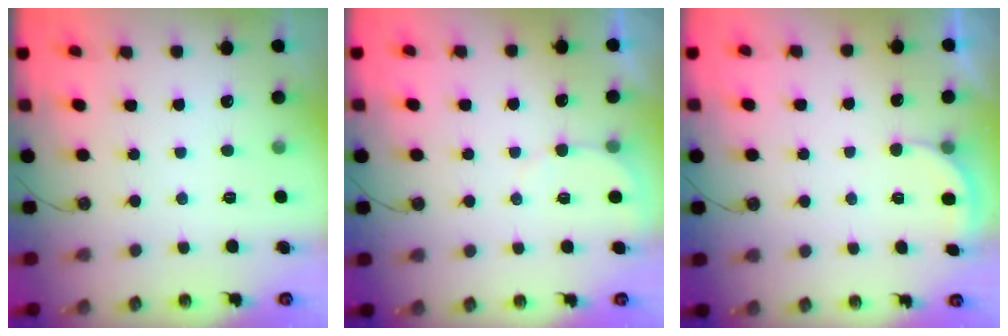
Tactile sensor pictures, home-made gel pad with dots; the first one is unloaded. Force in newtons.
{"total": 3.1, "press": 3.1, "slide": 0.1}
{"total": 2.6, "press": 2.5, "slide": 0.6}